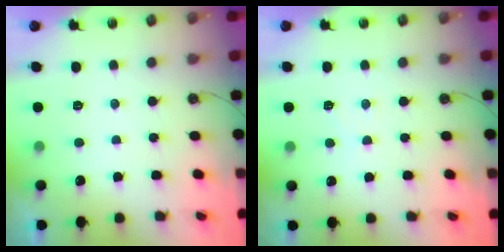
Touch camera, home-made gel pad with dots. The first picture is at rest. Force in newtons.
{"total": 3.7, "press": 3.6, "slide": 0.6}